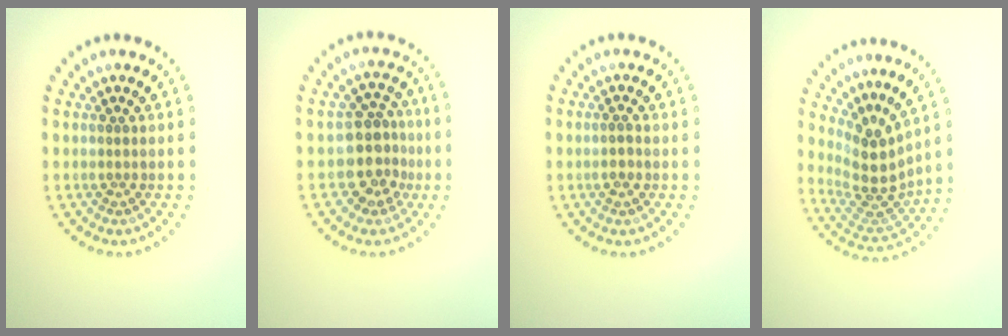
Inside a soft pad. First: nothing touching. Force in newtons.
{"total": 3.8, "press": 3.4, "slide": 1.8}
{"total": 0.7, "press": 0.6, "slide": 0.3}
{"total": 4.2, "press": 3.0, "slide": 2.9}